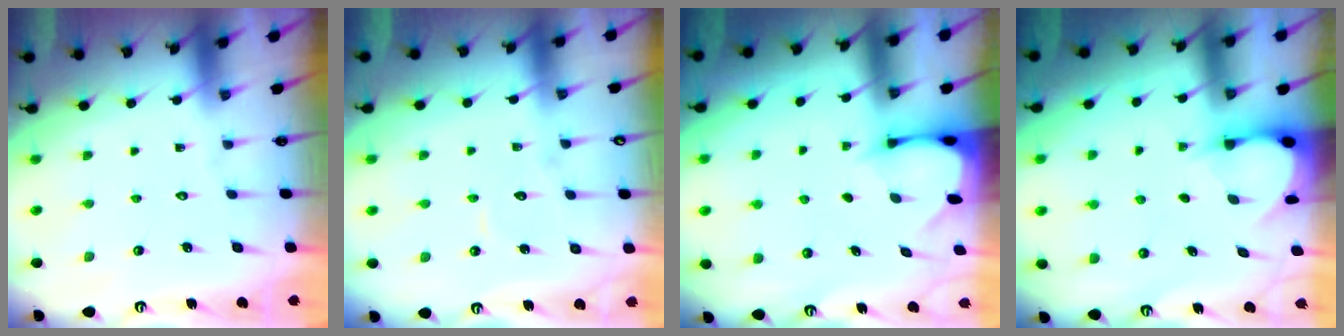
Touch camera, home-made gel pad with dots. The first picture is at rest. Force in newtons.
{"total": 4.7, "press": 4.7, "slide": 0.4}
{"total": 2.4, "press": 2.4, "slide": 0.3}
{"total": 3.1, "press": 3.0, "slide": 0.4}